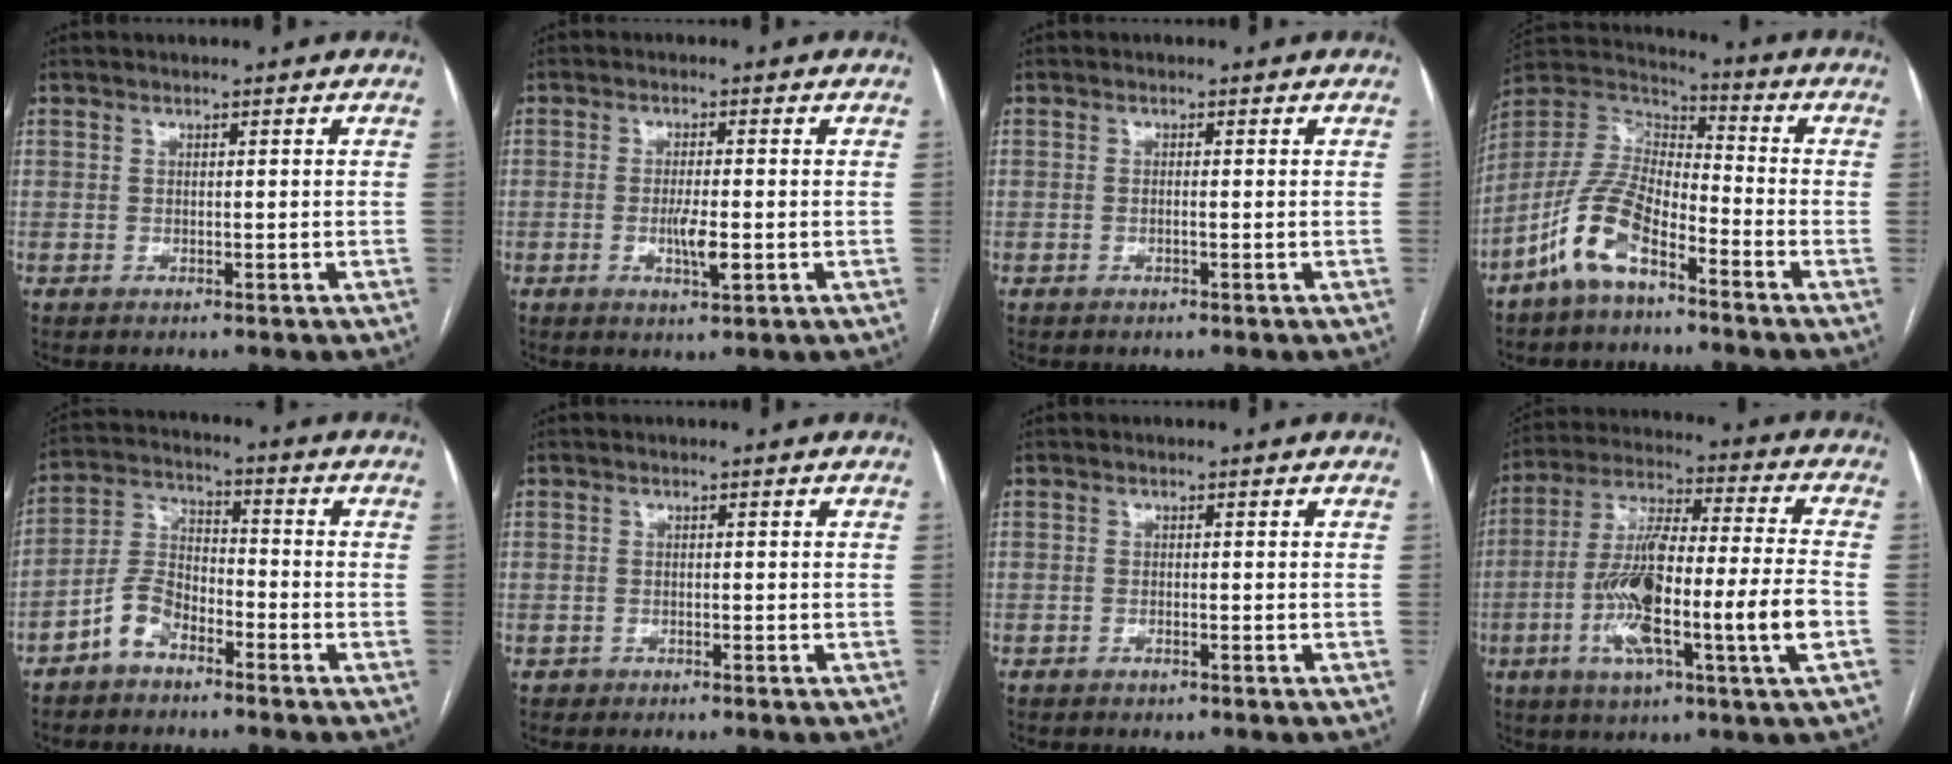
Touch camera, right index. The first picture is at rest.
{"total": 4.1, "force": [-1.0, 0.7, 3.9], "torque": [-0.076, -0.006, -0.015]}
{"total": 0.6, "force": [-0.2, 0.0, 0.6], "torque": [-0.012, 0.000, -0.002]}
{"total": 11.1, "force": [-6.8, 4.2, 7.7], "torque": [-0.179, 0.014, -0.135]}
{"total": 6.8, "force": [-4.3, 3.7, 3.7], "torque": [-0.088, 0.016, -0.090]}
{"total": 0.6, "force": [-0.4, 0.5, -0.1], "torque": [-0.003, 0.005, -0.009]}
{"total": 0.6, "force": [-0.5, 0.2, 0.4], "torque": [-0.011, -0.001, -0.005]}
{"total": 18.2, "force": [-4.7, 1.1, 17.5], "torque": [-0.329, -0.001, -0.085]}